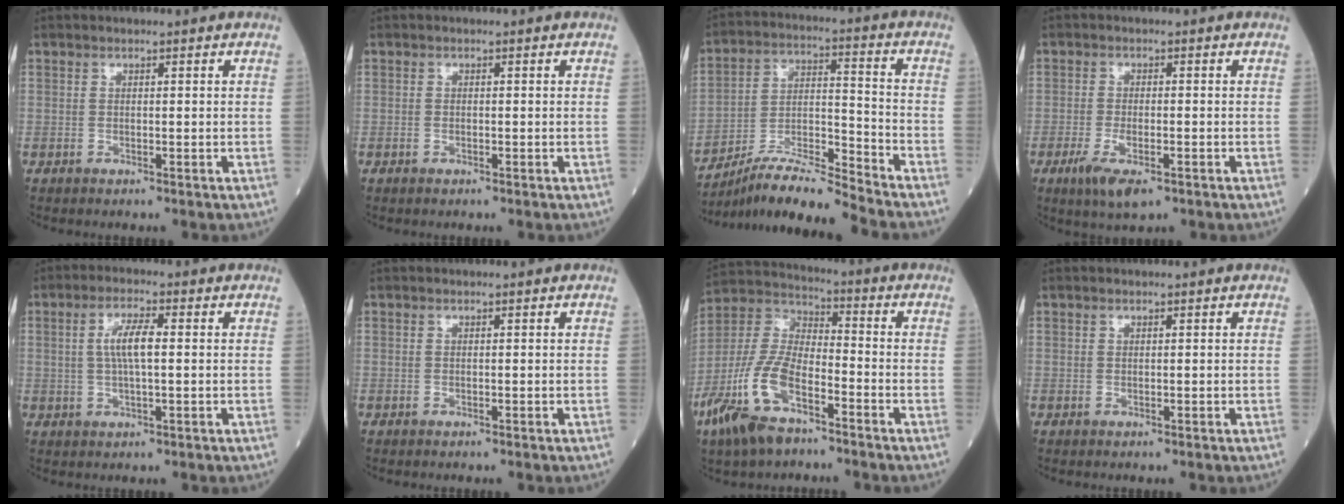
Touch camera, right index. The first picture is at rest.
{"total": 0.6, "force": [-0.2, 0.4, 0.4], "torque": [-0.008, 0.001, -0.002]}
{"total": 11.9, "force": [-11.1, -1.2, 4.1], "torque": [-0.074, 0.012, -0.202]}
{"total": 5.5, "force": [-2.8, 1.6, 4.5], "torque": [-0.085, -0.011, -0.043]}
{"total": 5.2, "force": [0.6, 0.9, 5.1], "torque": [-0.104, 0.006, 0.011]}
{"total": 0.0}
{"total": 13.8, "force": [-7.7, 5.0, 10.4], "torque": [-0.238, -0.009, -0.151]}
{"total": 0.0}